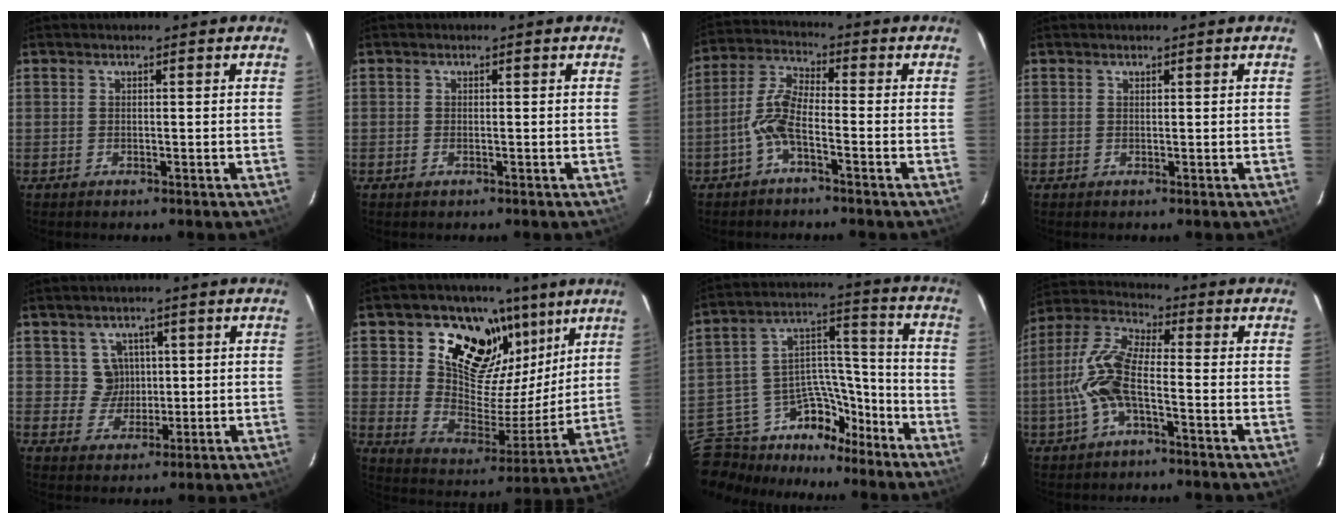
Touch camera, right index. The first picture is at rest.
{"total": 0.7, "force": [-0.4, 0.4, 0.4], "torque": [-0.008, -0.002, -0.007]}
{"total": 6.2, "force": [-2.8, 1.7, 5.2], "torque": [-0.120, 0.013, -0.060]}
{"total": 0.0}
{"total": 4.6, "force": [1.4, 4.4, 0.1], "torque": [0.002, 0.012, 0.032]}
{"total": 19.8, "force": [11.5, 13.9, 8.3], "torque": [-0.150, -0.010, 0.207]}
{"total": 20.1, "force": [-13.9, 11.2, 9.2], "torque": [-0.196, 0.052, -0.204]}
{"total": 10.5, "force": [-2.8, 3.3, 9.5], "torque": [-0.217, 0.009, -0.057]}